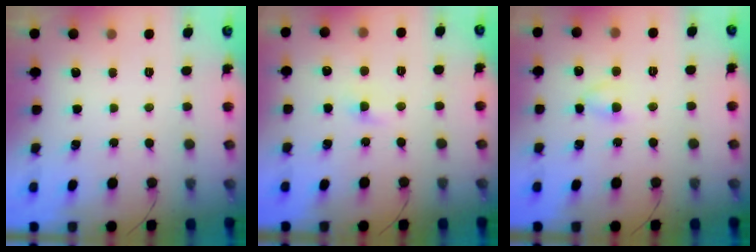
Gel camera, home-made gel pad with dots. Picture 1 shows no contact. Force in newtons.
{"total": 1.5, "press": 1.2, "slide": 0.8}
{"total": 3.5, "press": 3.3, "slide": 1.3}